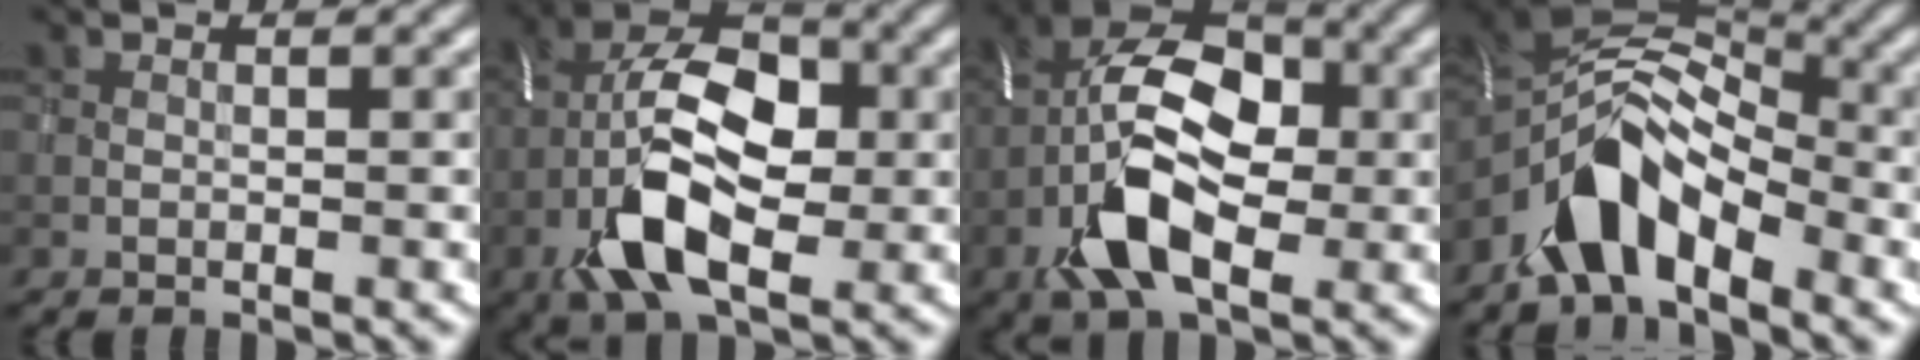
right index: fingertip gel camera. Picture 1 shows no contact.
{"total": 10.3, "force": [-2.4, 5.4, 8.5], "torque": [-0.162, 0.011, -0.053]}
{"total": 10.6, "force": [-2.5, 5.9, 8.5], "torque": [-0.165, 0.009, -0.056]}
{"total": 7.2, "force": [-4.1, 3.6, 4.6], "torque": [-0.071, 0.009, -0.086]}